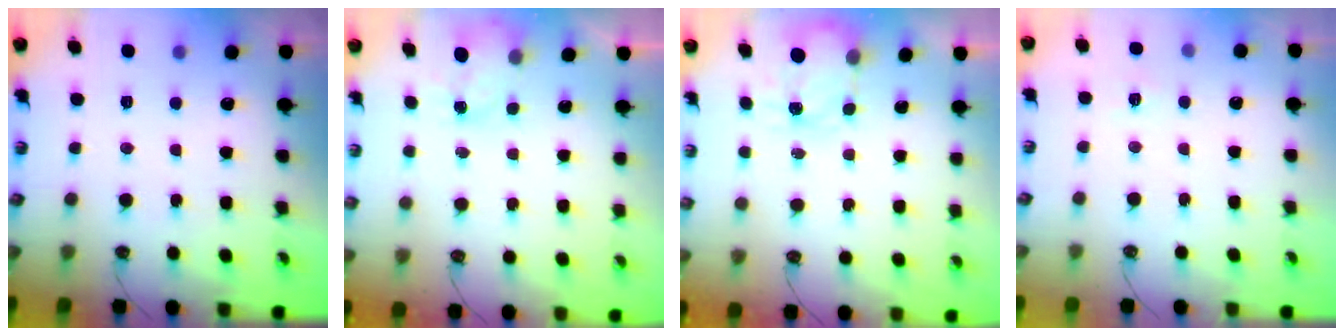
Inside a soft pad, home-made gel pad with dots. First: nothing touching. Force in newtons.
{"total": 2.9, "press": 2.8, "slide": 0.4}
{"total": 3.6, "press": 3.6, "slide": 0.6}
{"total": 3.5, "press": 3.4, "slide": 0.4}